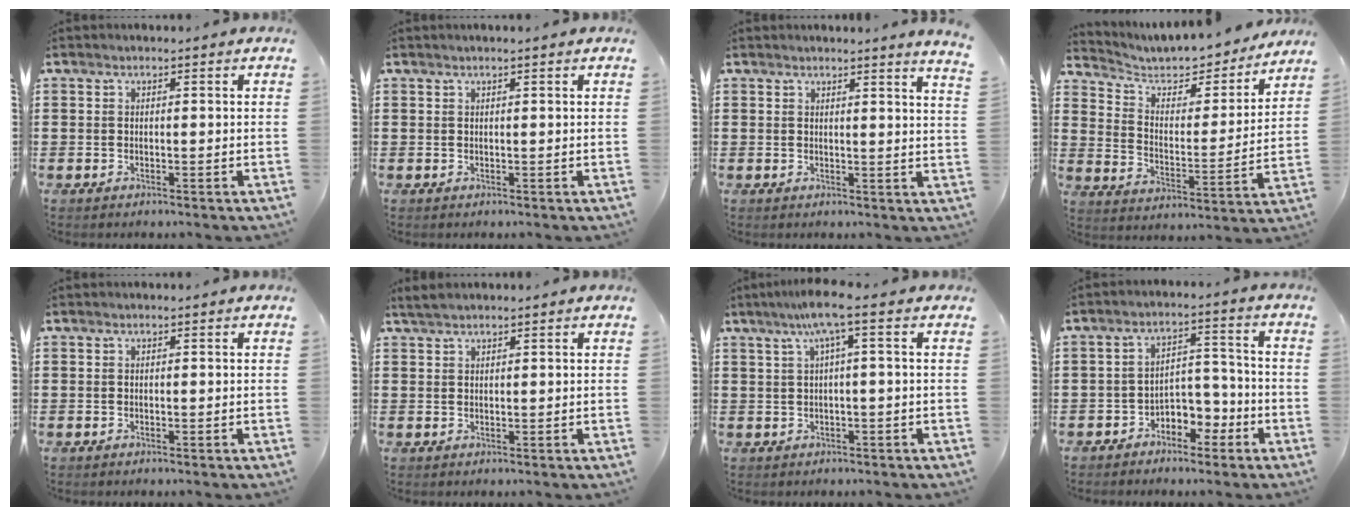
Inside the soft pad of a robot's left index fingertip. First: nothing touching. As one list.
[{"total": 0.6, "force": [0.3, -0.1, 0.4], "torque": [-0.007, -0.001, 0.007]}, {"total": 2.1, "force": [1.9, -0.8, 0.5], "torque": [-0.015, -0.009, 0.035]}, {"total": 5.7, "force": [5.1, 2.0, 1.7], "torque": [-0.052, -0.035, 0.082]}, {"total": 0.0}, {"total": 1.6, "force": [1.4, 0.3, 0.7], "torque": [-0.017, 0.002, 0.026]}, {"total": 5.4, "force": [1.8, -0.3, 5.1], "torque": [-0.102, 0.004, 0.028]}, {"total": 4.6, "force": [-3.4, 2.7, 1.7], "torque": [-0.033, 0.015, -0.066]}]